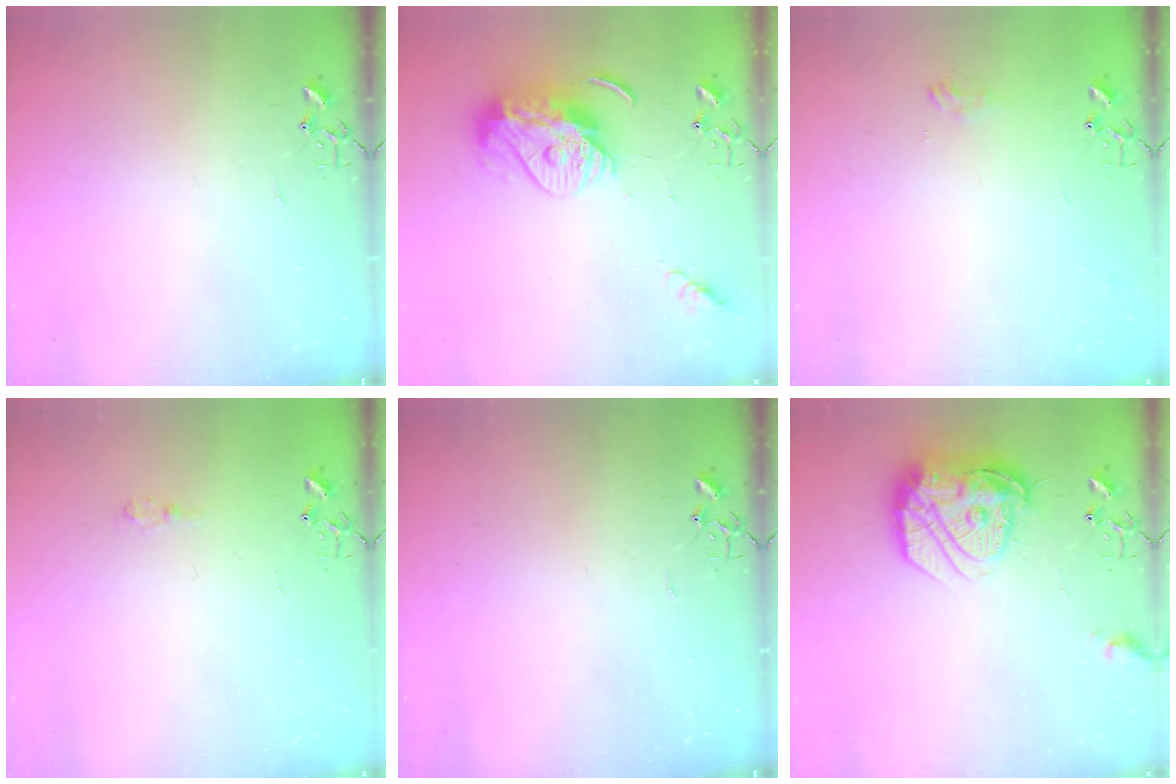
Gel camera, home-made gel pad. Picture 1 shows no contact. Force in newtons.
{"total": 12.3, "press": 12.2, "slide": 1.1}
{"total": 5.8, "press": 5.7, "slide": 0.7}
{"total": 6.5, "press": 6.5, "slide": 0.6}
{"total": 0.0}
{"total": 18.2, "press": 18.2, "slide": 1.5}